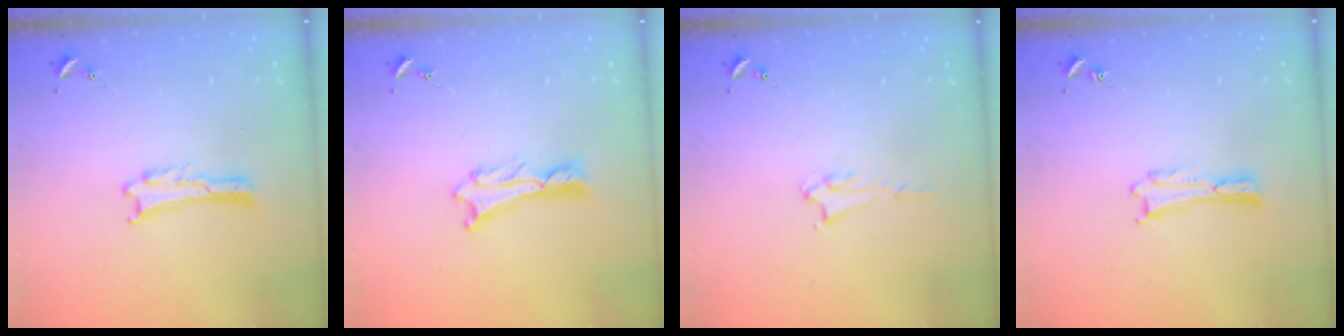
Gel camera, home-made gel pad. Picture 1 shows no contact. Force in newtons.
{"total": 1.1, "press": 1.0, "slide": 0.2}
{"total": 2.2, "press": 2.2, "slide": 0.4}
{"total": 0.0}